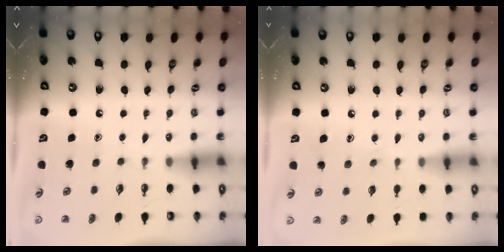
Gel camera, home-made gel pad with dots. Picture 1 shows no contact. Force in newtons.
{"total": 6.8, "press": 6.7, "slide": 0.7}